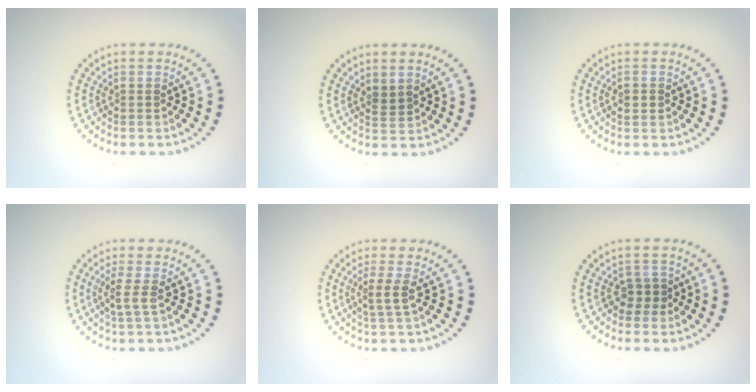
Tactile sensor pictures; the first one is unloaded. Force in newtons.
{"total": 1.2, "press": 0.9, "slide": 0.8}
{"total": 1.1, "press": 1.1, "slide": 0.2}
{"total": 1.5, "press": 1.3, "slide": 0.9}
{"total": 1.7, "press": 1.4, "slide": 1.0}
{"total": 1.7, "press": 1.4, "slide": 0.9}